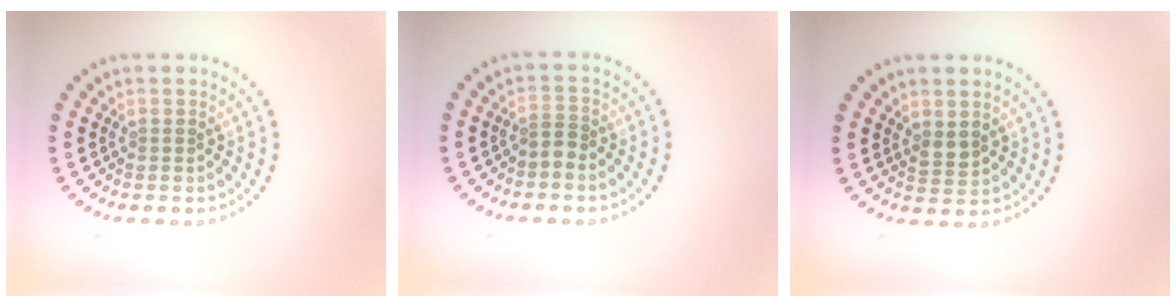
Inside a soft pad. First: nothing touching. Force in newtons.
{"total": 1.4, "press": 0.9, "slide": 1.2}
{"total": 1.4, "press": 1.3, "slide": 0.5}